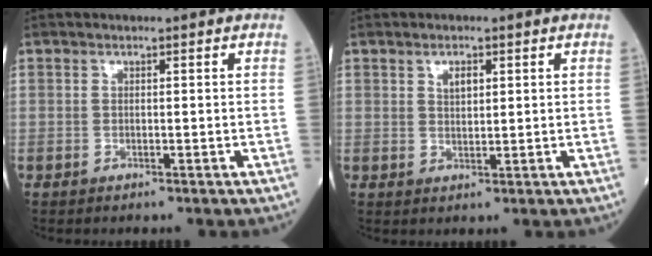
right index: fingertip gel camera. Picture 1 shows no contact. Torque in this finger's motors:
{"motor_torque": [-0.05, 0.08, 0.03, 0.03]}